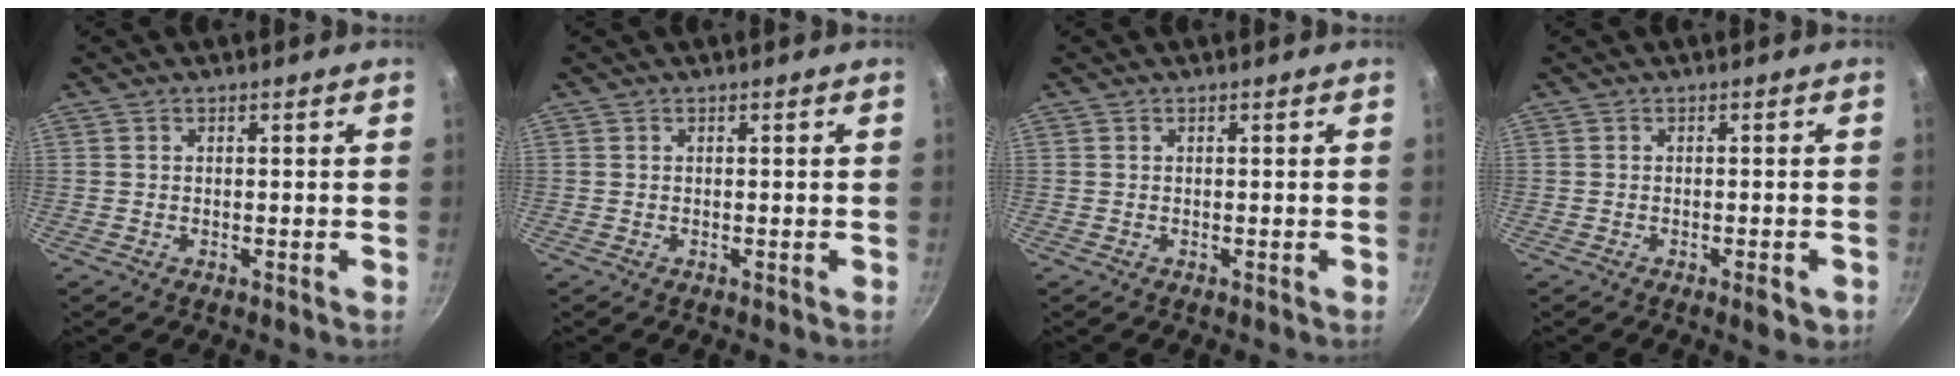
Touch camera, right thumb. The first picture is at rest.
{"total": 0.0}
{"total": 0.0}
{"total": 3.0, "force": [-1.4, 1.1, 2.4], "torque": [-0.030, 0.008, -0.013]}